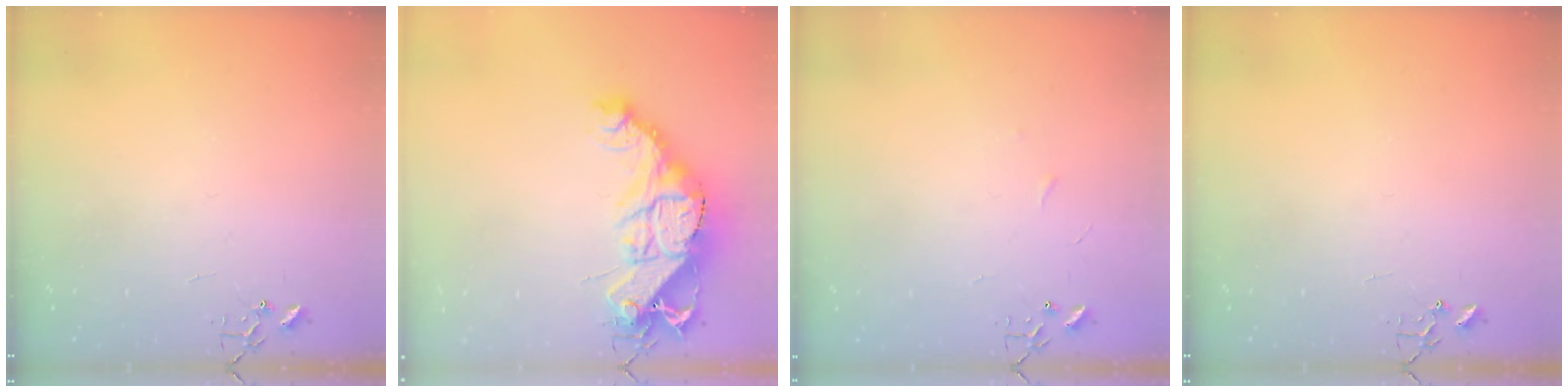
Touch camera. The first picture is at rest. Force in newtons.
{"total": 19.8, "press": 19.7, "slide": 1.9}
{"total": 3.6, "press": 3.6, "slide": 0.5}
{"total": 0.0}